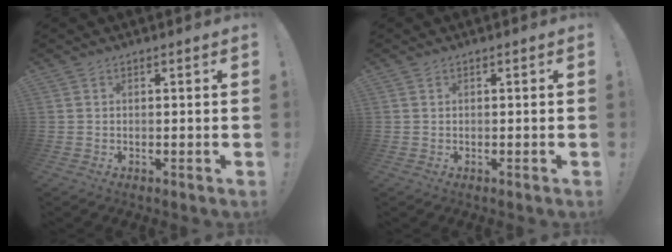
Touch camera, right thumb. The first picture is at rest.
{"total": 0.0}